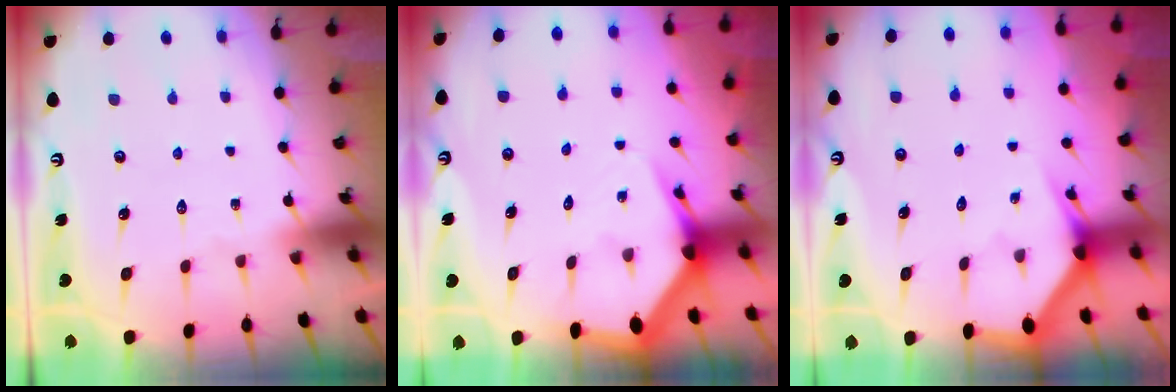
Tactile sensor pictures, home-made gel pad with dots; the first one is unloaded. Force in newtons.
{"total": 4.3, "press": 4.2, "slide": 0.7}
{"total": 2.9, "press": 2.9, "slide": 0.1}